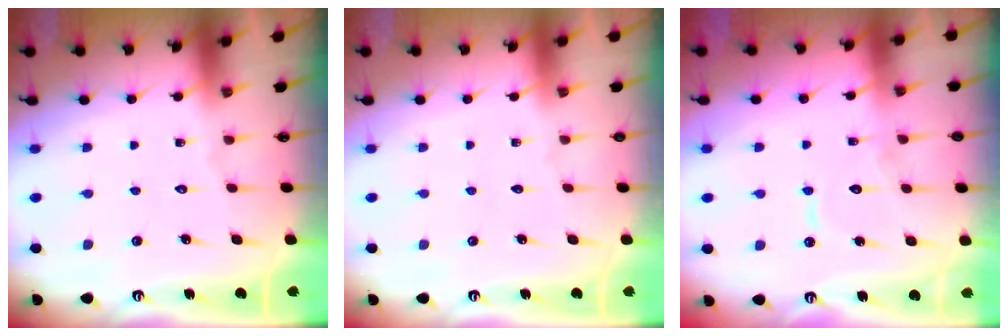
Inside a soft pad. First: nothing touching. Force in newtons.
{"total": 0.0}
{"total": 7.0, "press": 6.9, "slide": 0.6}